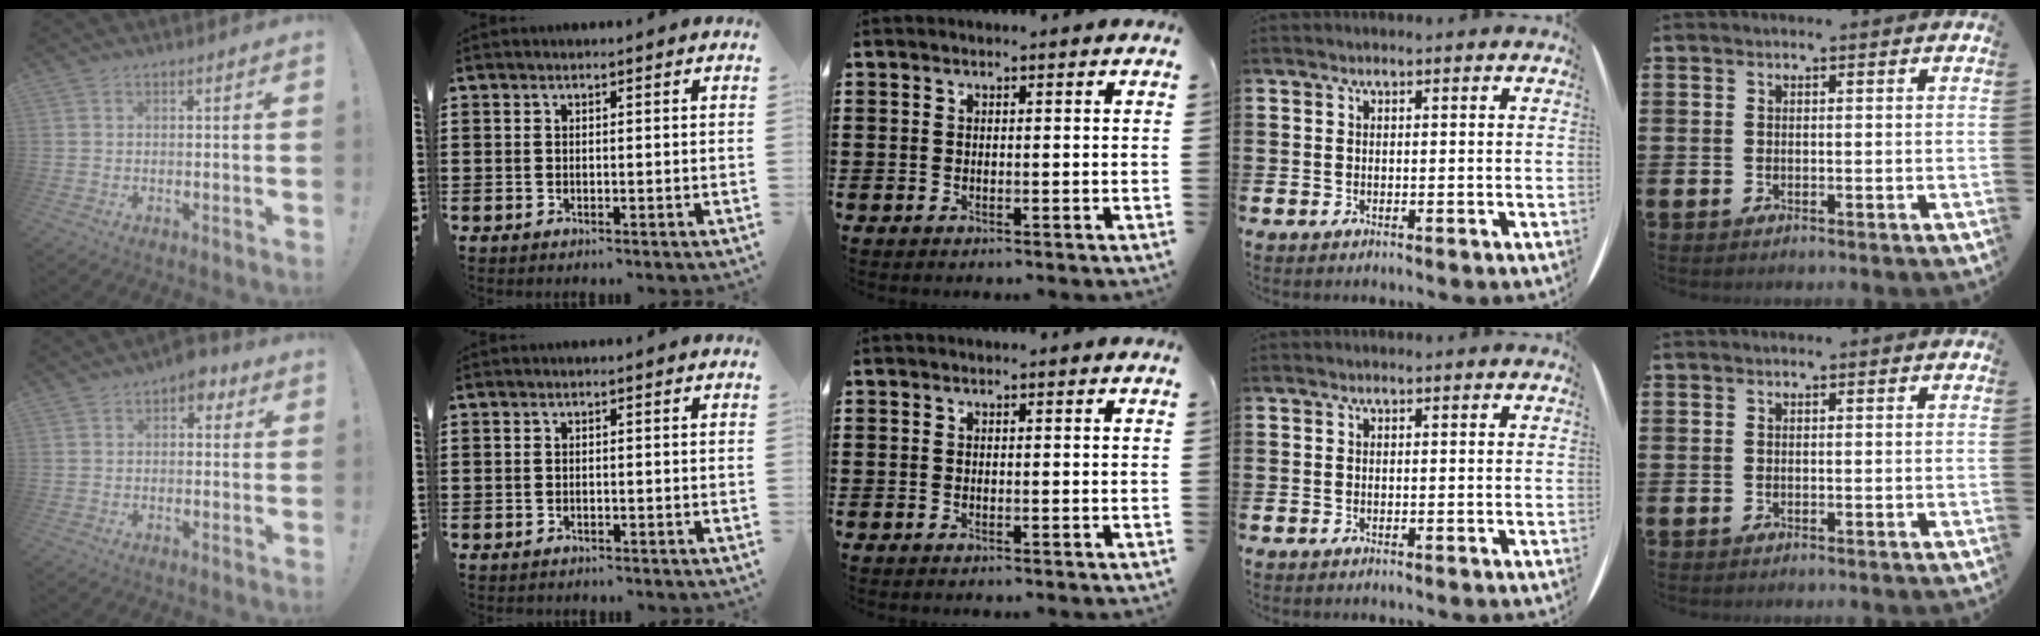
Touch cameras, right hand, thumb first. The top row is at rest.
{"thumb": {"total": 4.3, "force": [1.7, 2.9, 2.7], "torque": [-0.031, 0.000, 0.027]}, "index": {"total": 0.6, "force": [-0.6, 0.3, 0.0], "torque": [-0.003, 0.001, -0.012]}}